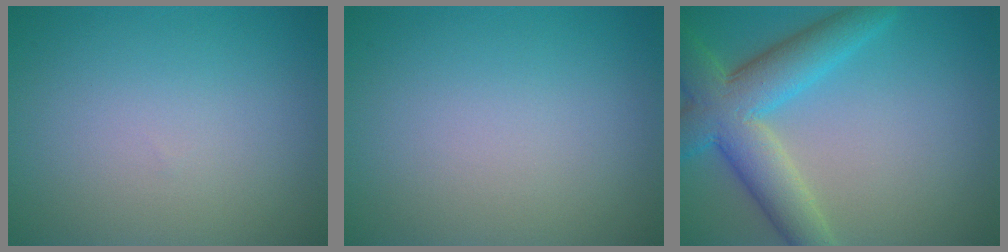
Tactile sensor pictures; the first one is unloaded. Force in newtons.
{"total": 0.0}
{"total": 7.5, "press": 7.5, "slide": 0.4}